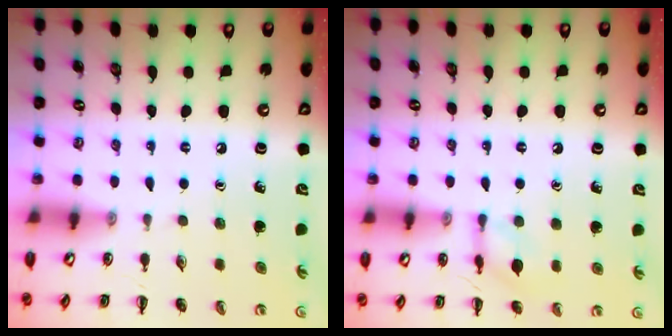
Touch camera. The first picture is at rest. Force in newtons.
{"total": 8.1, "press": 8.0, "slide": 0.5}